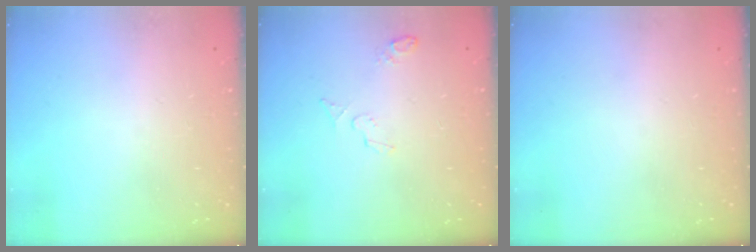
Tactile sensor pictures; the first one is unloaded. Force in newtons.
{"total": 4.7, "press": 4.6, "slide": 1.2}
{"total": 0.0}